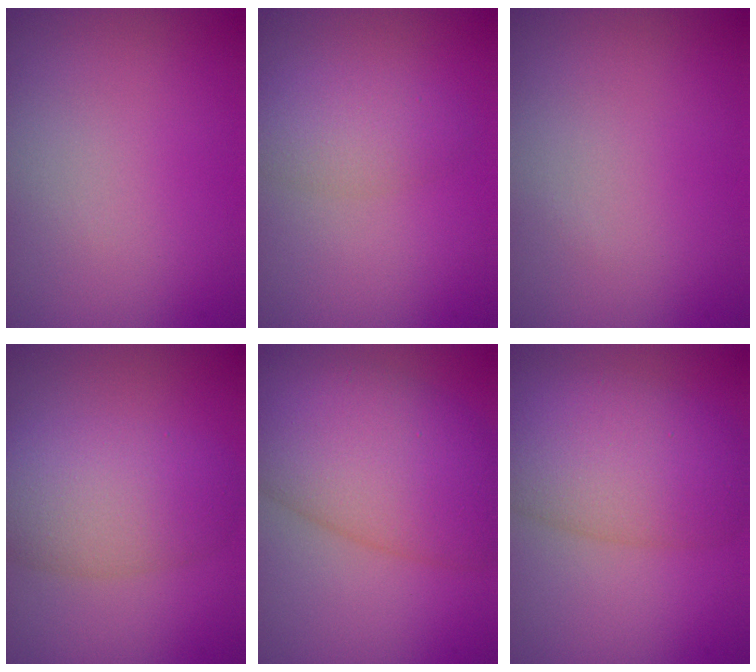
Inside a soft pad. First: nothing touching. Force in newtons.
{"total": 2.6, "press": 2.6, "slide": 0.2}
{"total": 0.0}
{"total": 6.1, "press": 6.1, "slide": 0.2}
{"total": 10.5, "press": 10.5, "slide": 0.3}
{"total": 7.9, "press": 7.9, "slide": 0.3}